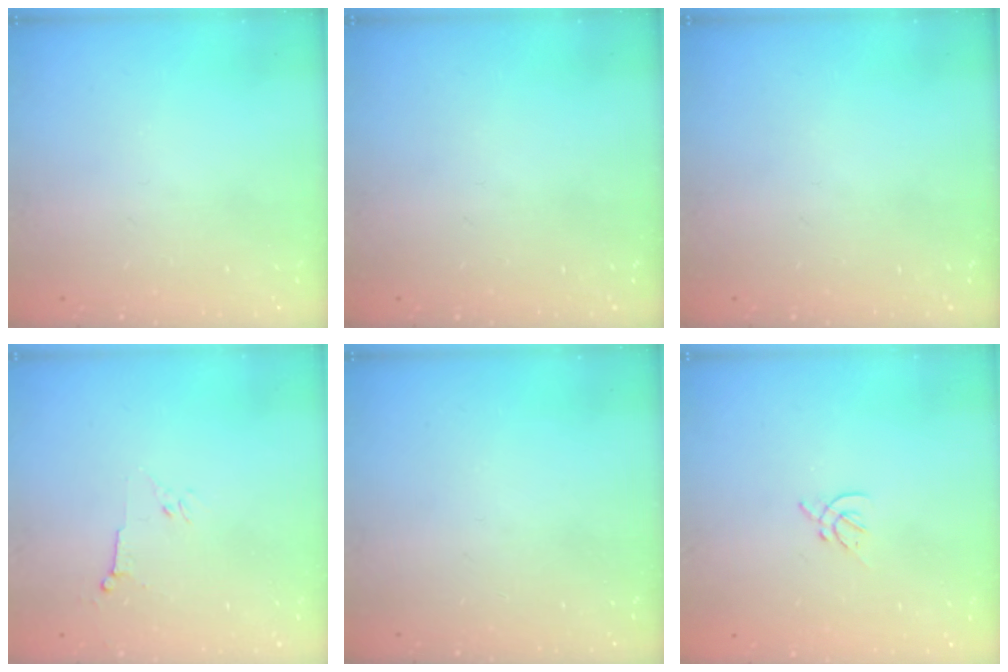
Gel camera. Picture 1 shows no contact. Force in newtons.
{"total": 0.0}
{"total": 0.0}
{"total": 3.5, "press": 3.4, "slide": 0.8}
{"total": 0.0}
{"total": 2.2, "press": 2.1, "slide": 0.6}